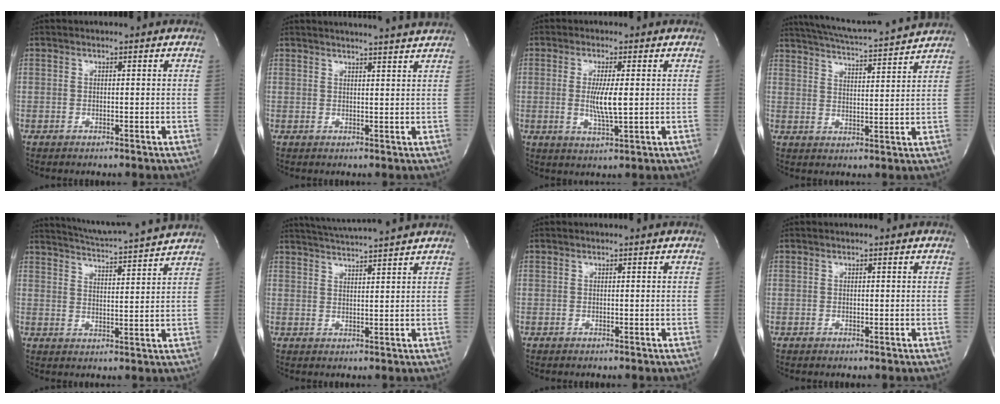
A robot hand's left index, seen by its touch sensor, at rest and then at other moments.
{"total": 10.1, "force": [9.6, -0.9, 3.0], "torque": [-0.045, -0.007, 0.108]}
{"total": 5.2, "force": [0.2, 0.4, 5.2], "torque": [-0.105, -0.012, 0.004]}
{"total": 15.5, "force": [14.6, -0.1, 5.3], "torque": [-0.102, -0.001, 0.209]}
{"total": 13.8, "force": [13.1, -0.8, 4.2], "torque": [-0.082, -0.007, 0.184]}
{"total": 9.4, "force": [8.7, -1.2, 3.2], "torque": [-0.061, 0.014, 0.129]}
{"total": 0.0}
{"total": 0.0}